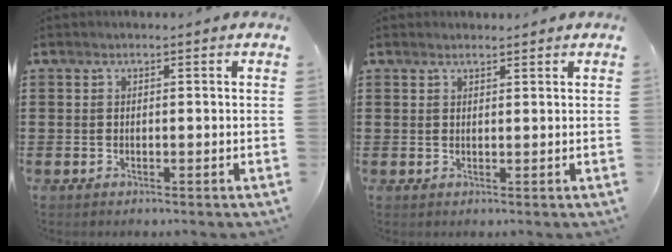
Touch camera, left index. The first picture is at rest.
{"total": 1.0, "force": [1.0, 0.1, 0.3], "torque": [-0.006, -0.001, 0.019]}